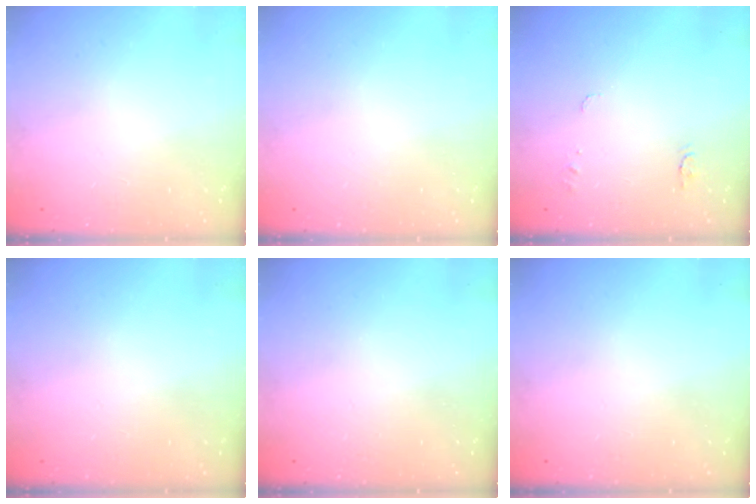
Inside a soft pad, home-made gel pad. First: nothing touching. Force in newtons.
{"total": 0.0}
{"total": 5.2, "press": 5.1, "slide": 0.5}
{"total": 0.0}
{"total": 0.0}
{"total": 0.0}